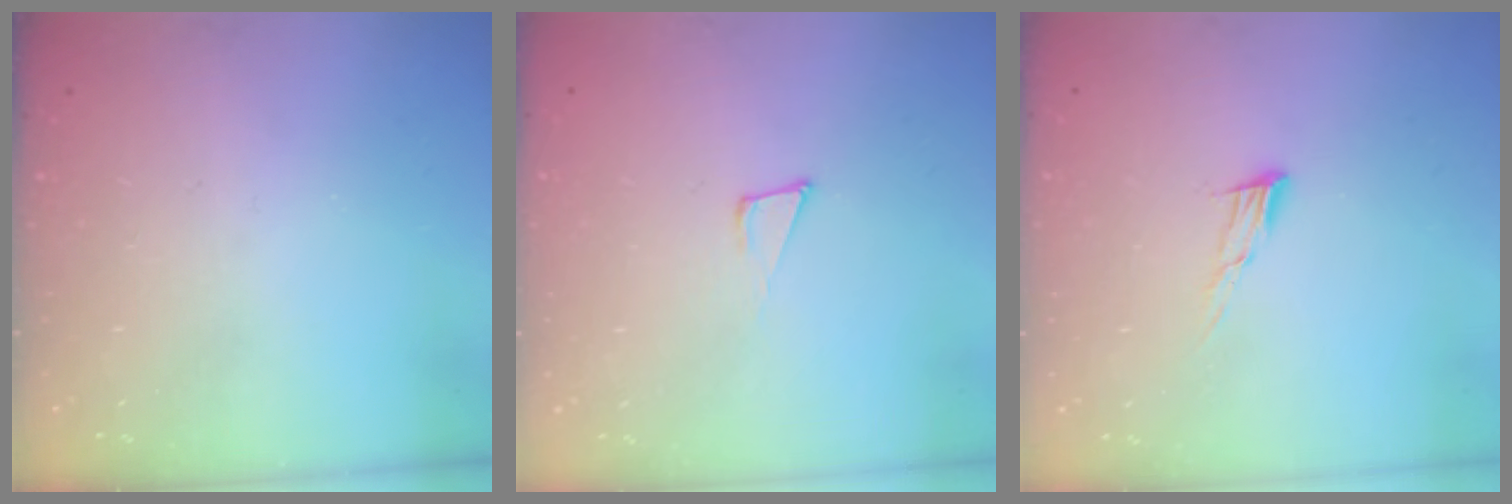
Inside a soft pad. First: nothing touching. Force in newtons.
{"total": 6.3, "press": 6.1, "slide": 1.2}
{"total": 7.3, "press": 7.2, "slide": 1.2}